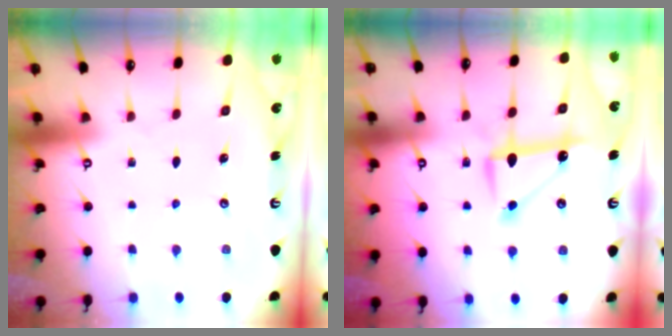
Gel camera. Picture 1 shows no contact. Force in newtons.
{"total": 9.4, "press": 9.4, "slide": 0.4}